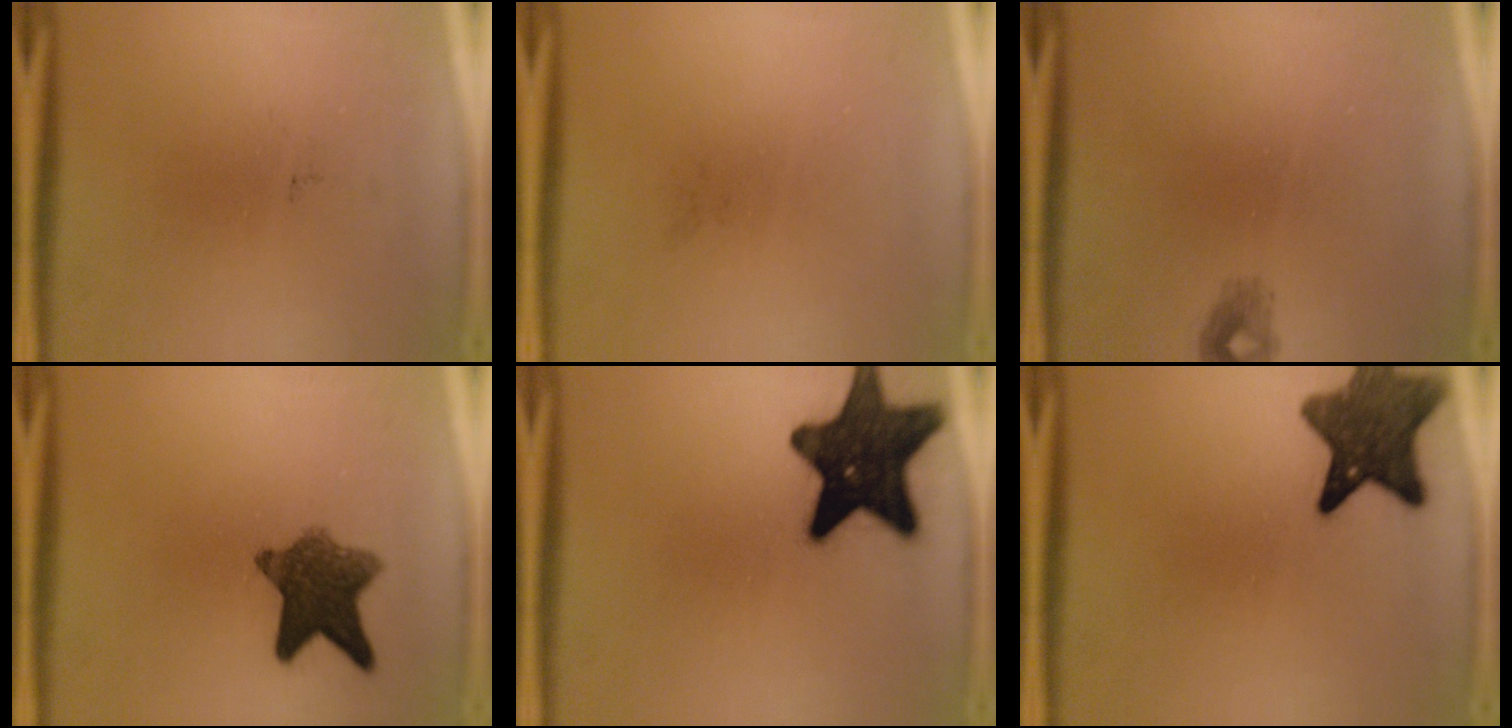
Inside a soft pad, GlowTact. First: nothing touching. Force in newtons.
{"total": 0.0}
{"total": 1.2}
{"total": 8.8}
{"total": 17.4}
{"total": 10.5}